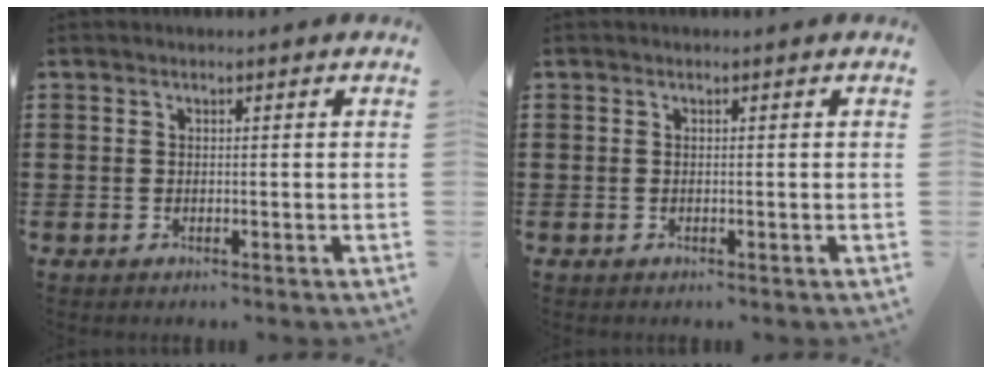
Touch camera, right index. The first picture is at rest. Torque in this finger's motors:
{"motor_torque": [2.14, 0.00, 0.03, 0.01]}